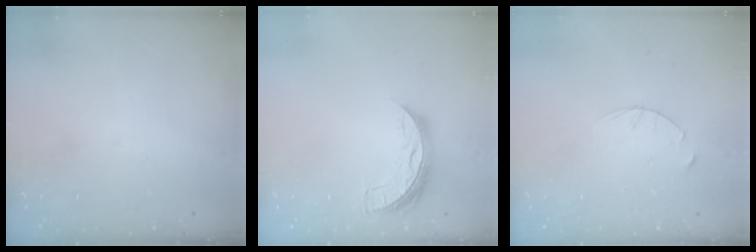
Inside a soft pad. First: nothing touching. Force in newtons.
{"total": 7.0, "press": 7.0, "slide": 0.7}
{"total": 2.8, "press": 2.8, "slide": 0.4}